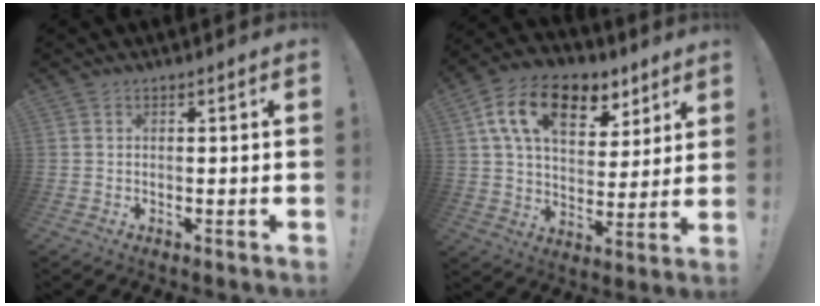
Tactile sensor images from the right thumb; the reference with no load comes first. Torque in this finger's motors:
{"motor_torque": [0.90, 1.74, 0.54, -0.03, 0.13]}